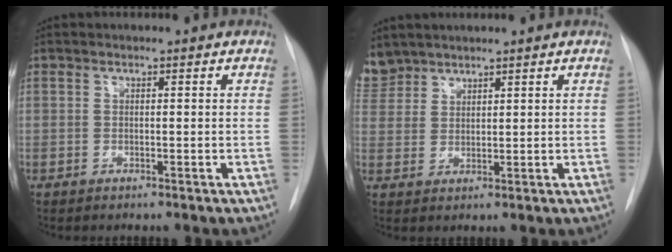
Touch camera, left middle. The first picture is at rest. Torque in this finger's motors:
{"motor_torque": [0.72, -0.74, 0.03, -0.10]}